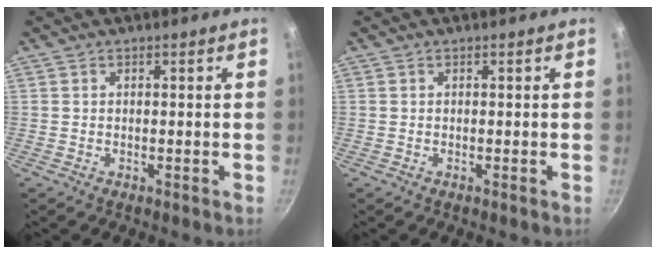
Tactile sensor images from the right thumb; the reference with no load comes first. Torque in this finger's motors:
{"motor_torque": [-0.01, -0.31, 0.30, -0.38, -0.06]}